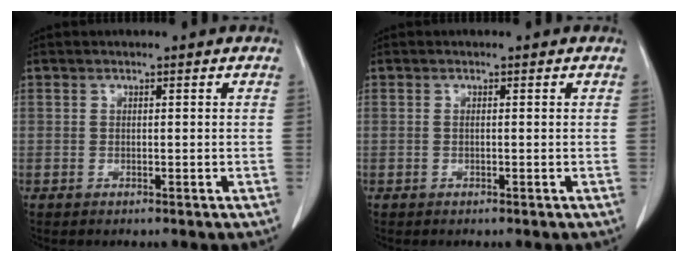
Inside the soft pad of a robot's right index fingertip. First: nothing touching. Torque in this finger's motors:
{"motor_torque": [-0.20, 0.09, 0.01, 0.00]}